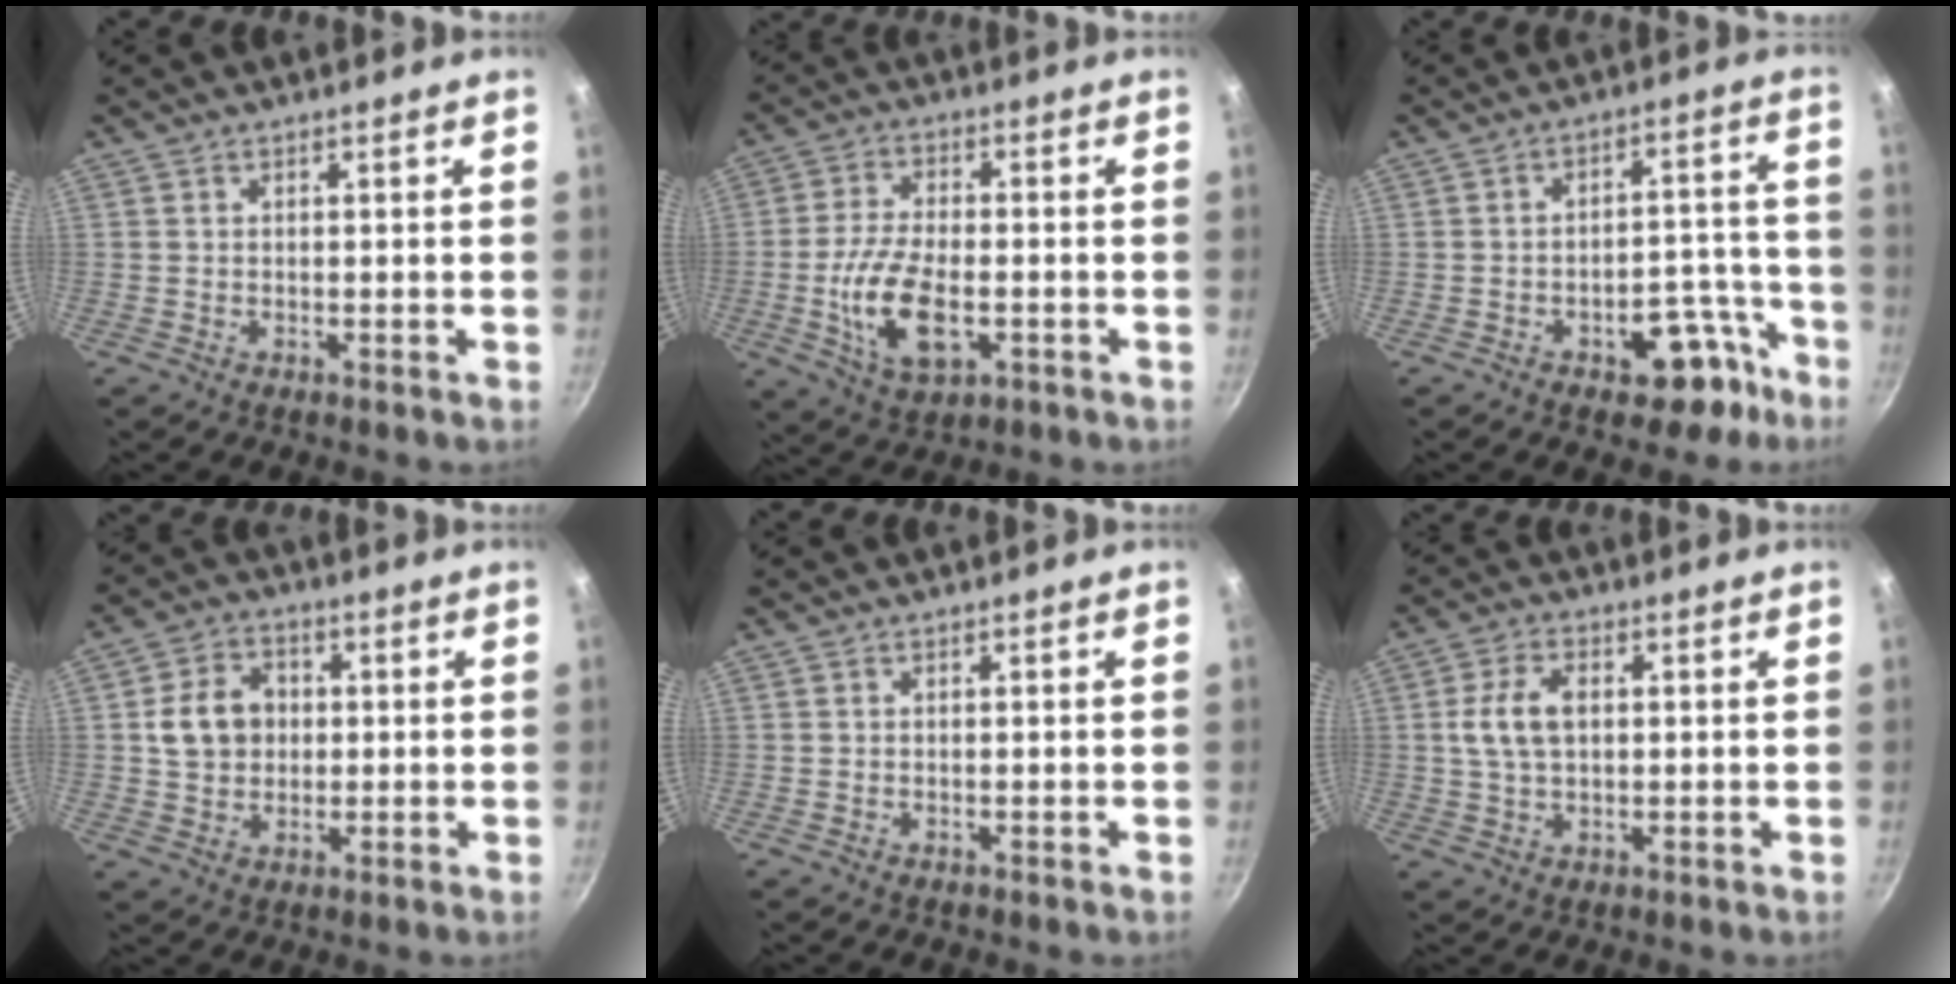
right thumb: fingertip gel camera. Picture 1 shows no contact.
{"total": 12.0, "force": [-2.7, 6.1, 9.9], "torque": [-0.187, 0.006, -0.045]}
{"total": 10.3, "force": [-5.9, 5.5, 6.5], "torque": [-0.053, 0.058, -0.074]}
{"total": 9.0, "force": [0.9, 7.4, 5.1], "torque": [-0.066, 0.009, 0.011]}
{"total": 0.0}
{"total": 7.2, "force": [1.0, 4.4, 5.6], "torque": [-0.111, 0.008, 0.020]}